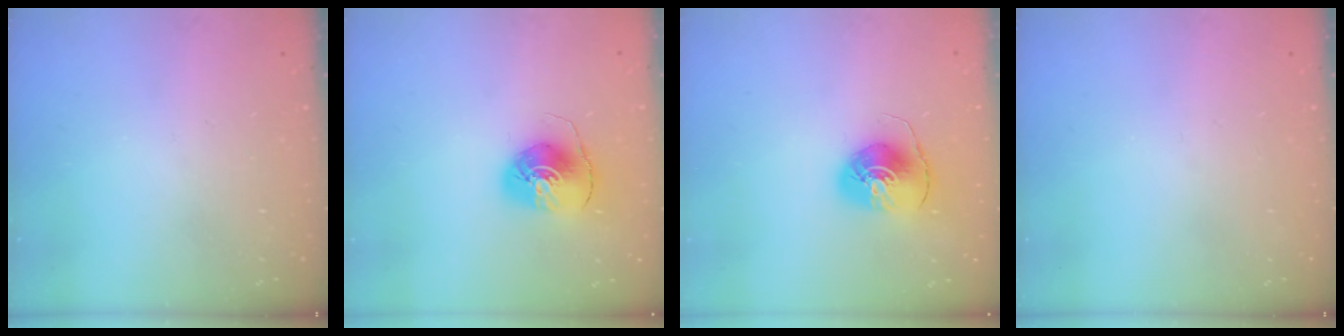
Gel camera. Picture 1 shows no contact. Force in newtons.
{"total": 7.7, "press": 7.7, "slide": 0.7}
{"total": 7.5, "press": 7.5, "slide": 0.7}
{"total": 0.0}